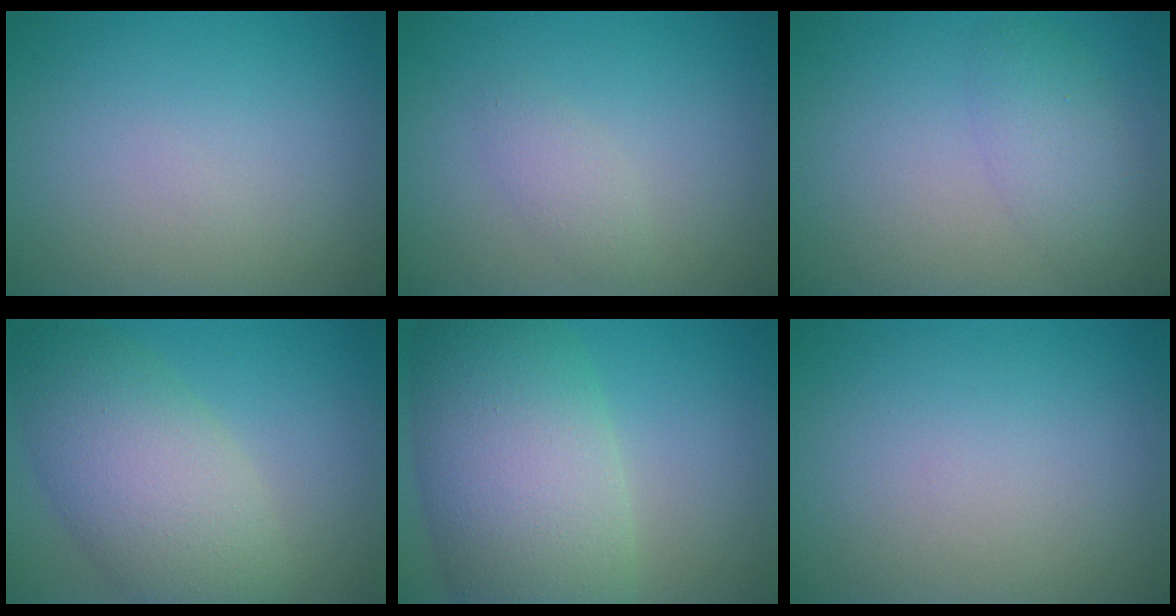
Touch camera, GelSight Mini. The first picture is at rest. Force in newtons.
{"total": 1.5, "press": 1.5, "slide": 0.0}
{"total": 2.8, "press": 2.8, "slide": 0.2}
{"total": 7.9, "press": 7.8, "slide": 0.2}
{"total": 11.4, "press": 11.4, "slide": 0.5}
{"total": 0.0}